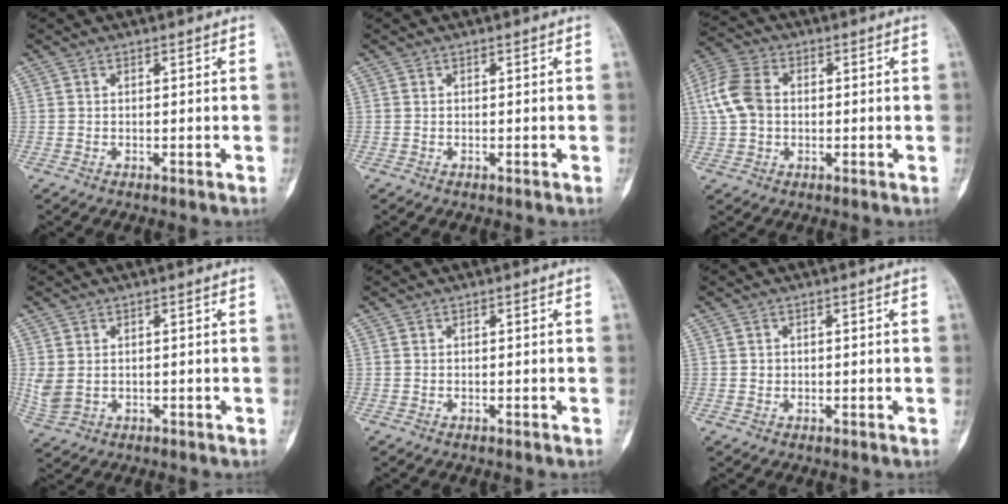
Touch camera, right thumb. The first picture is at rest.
{"total": 0.0}
{"total": 9.3, "force": [0.6, 6.8, 6.3], "torque": [-0.135, 0.016, 0.006]}
{"total": 3.9, "force": [0.3, 2.8, 2.6], "torque": [-0.065, -0.004, 0.016]}
{"total": 0.0}
{"total": 0.9, "force": [0.1, 0.8, 0.2], "torque": [0.000, 0.002, 0.002]}